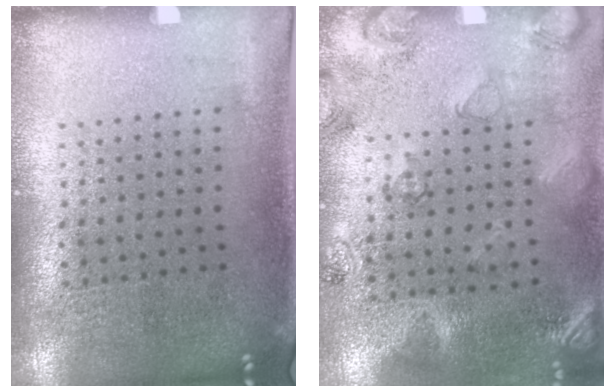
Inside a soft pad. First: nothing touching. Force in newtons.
{"total": 2.6, "press": 1.7, "slide": 2.0}